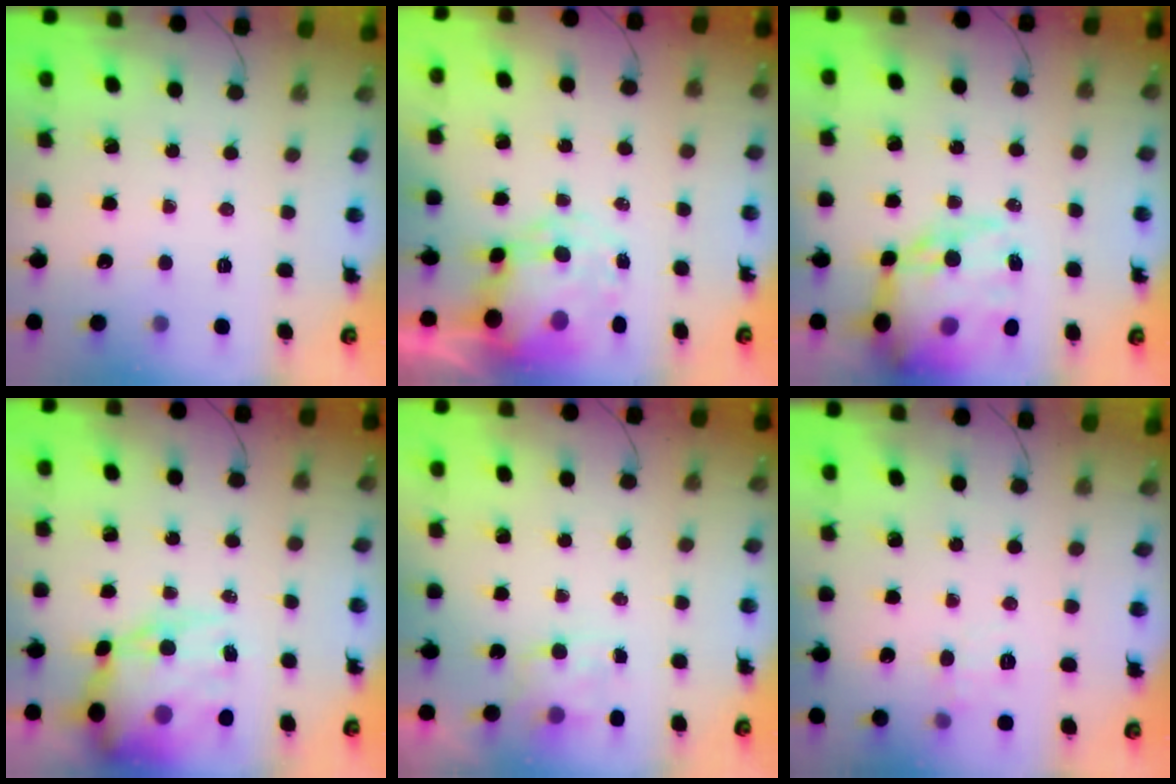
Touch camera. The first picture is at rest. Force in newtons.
{"total": 10.2, "press": 9.9, "slide": 2.3}
{"total": 21.4, "press": 20.9, "slide": 4.8}
{"total": 18.1, "press": 17.6, "slide": 4.2}
{"total": 4.1, "press": 4.0, "slide": 0.6}
{"total": 5.9, "press": 5.7, "slide": 1.6}